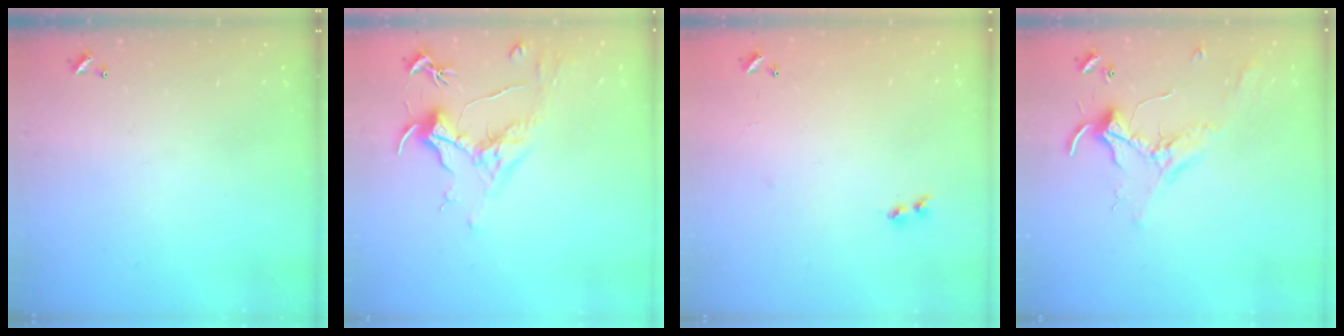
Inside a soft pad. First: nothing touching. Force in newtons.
{"total": 1.6, "press": 1.4, "slide": 0.8}
{"total": 6.8, "press": 6.8, "slide": 0.6}
{"total": 2.3, "press": 2.3, "slide": 0.5}